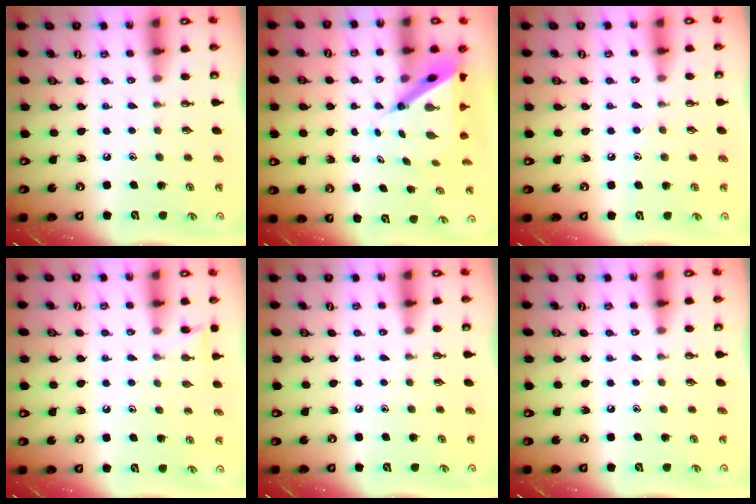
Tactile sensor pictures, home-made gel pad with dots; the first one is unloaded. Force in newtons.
{"total": 7.1, "press": 7.1, "slide": 0.7}
{"total": 6.0, "press": 6.0, "slide": 0.5}
{"total": 6.8, "press": 6.8, "slide": 0.6}
{"total": 0.0}
{"total": 0.0}